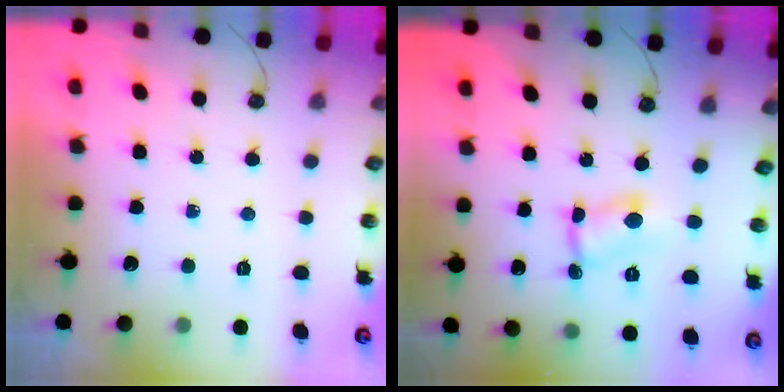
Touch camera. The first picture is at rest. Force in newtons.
{"total": 2.0, "press": 2.0, "slide": 0.1}